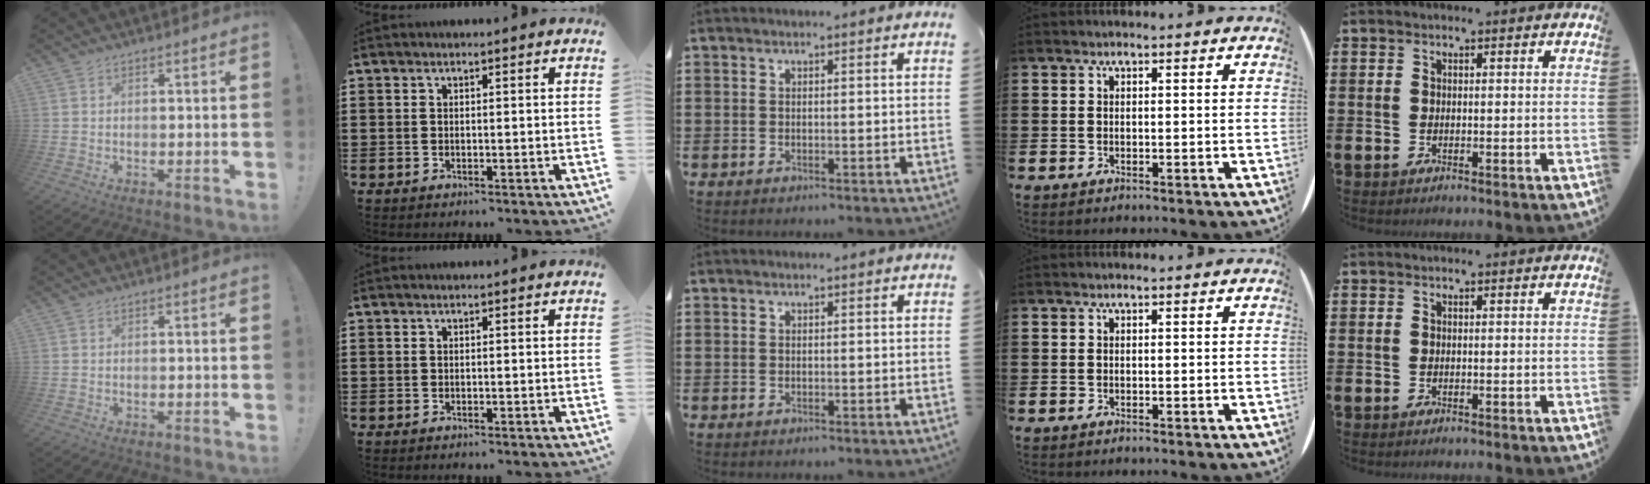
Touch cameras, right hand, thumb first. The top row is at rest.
{}